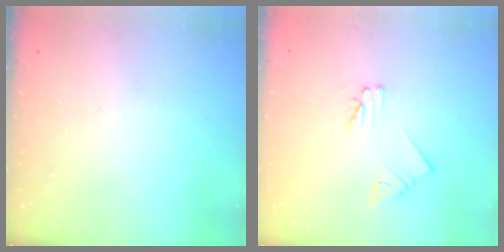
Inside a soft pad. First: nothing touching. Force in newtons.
{"total": 2.3, "press": 2.3, "slide": 0.1}